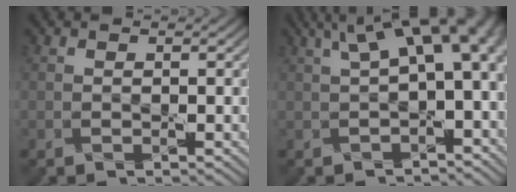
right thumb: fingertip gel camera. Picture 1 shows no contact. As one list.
[{"total": 10.2, "force": [2.5, 4.1, 9.0], "torque": [-0.131, 0.015, 0.042]}]